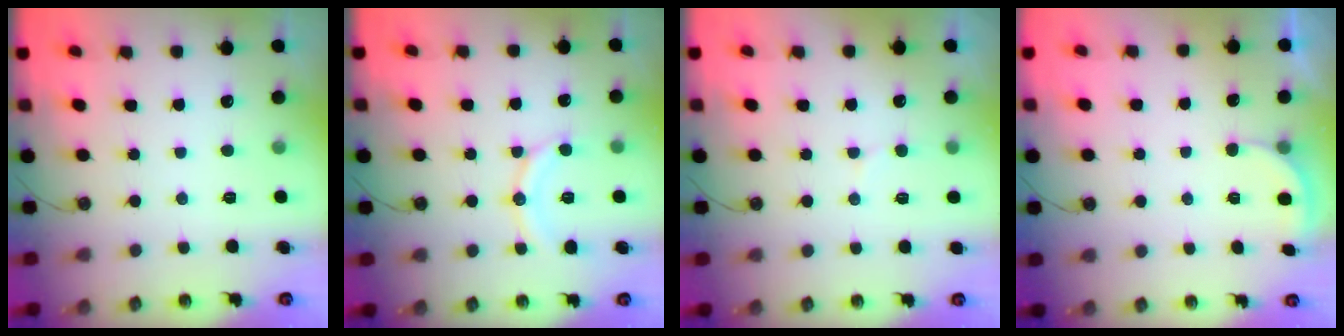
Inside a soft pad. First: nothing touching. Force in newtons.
{"total": 11.1, "press": 11.0, "slide": 1.1}
{"total": 7.1, "press": 7.0, "slide": 1.3}
{"total": 2.6, "press": 2.5, "slide": 0.6}